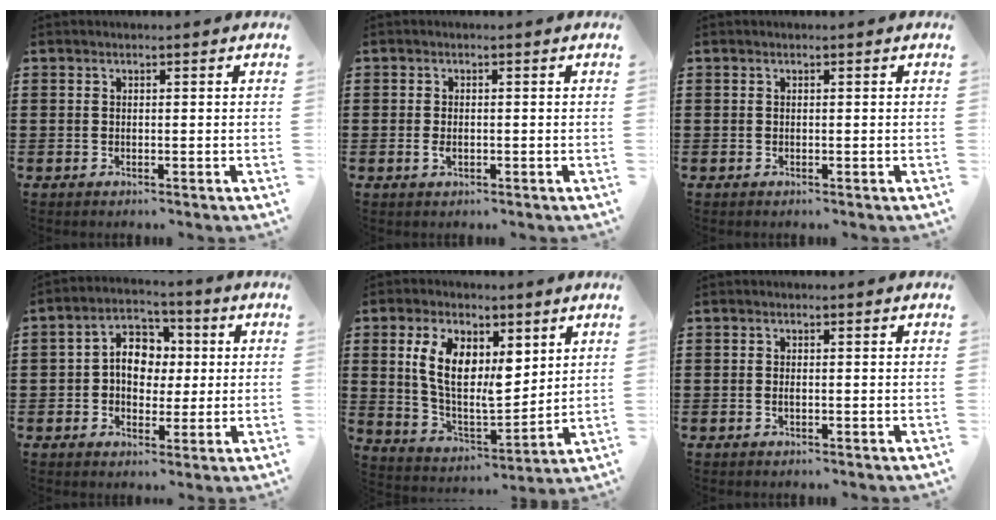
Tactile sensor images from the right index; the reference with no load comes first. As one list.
[{"total": 1.3, "force": [0.0, 0.7, 1.2], "torque": [-0.023, -0.001, 0.001]}, {"total": 0.0}, {"total": 6.5, "force": [0.2, 5.1, 4.1], "torque": [-0.071, 0.008, -0.006]}, {"total": 10.8, "force": [4.6, 5.4, 8.2], "torque": [-0.160, -0.003, 0.084]}, {"total": 0.6, "force": [0.1, 0.0, 0.6], "torque": [-0.013, -0.006, 0.004]}]